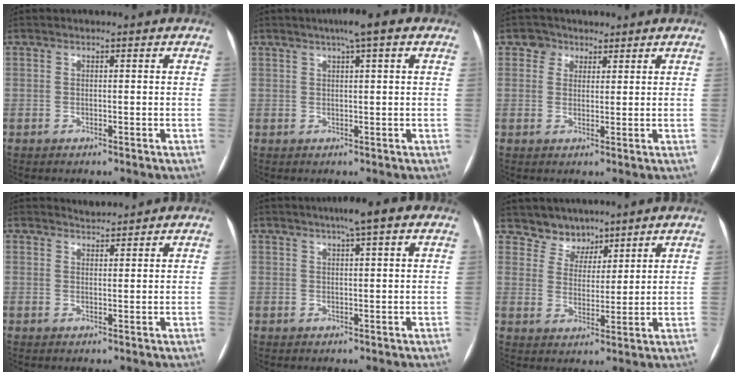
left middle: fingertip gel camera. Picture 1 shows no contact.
{"total": 4.8, "force": [2.8, 0.3, 3.9], "torque": [-0.060, 0.018, 0.039]}
{"total": 2.8, "force": [1.7, 2.2, 0.1], "torque": [0.001, 0.007, 0.021]}
{"total": 1.8, "force": [1.8, -0.1, -0.3], "torque": [-0.005, 0.002, 0.033]}
{"total": 4.6, "force": [2.7, 0.3, 3.6], "torque": [-0.056, 0.016, 0.038]}
{"total": 5.8, "force": [4.9, 3.1, 0.0], "torque": [0.004, 0.001, 0.090]}